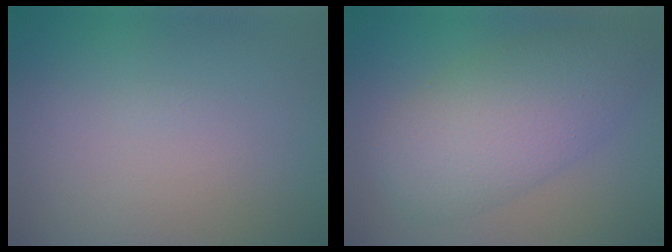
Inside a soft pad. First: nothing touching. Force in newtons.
{"total": 7.2, "press": 7.2, "slide": 0.2}